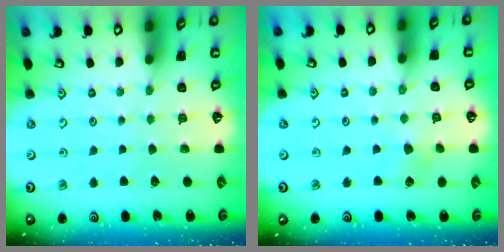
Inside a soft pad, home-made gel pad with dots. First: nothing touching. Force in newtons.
{"total": 3.5, "press": 3.5, "slide": 0.3}